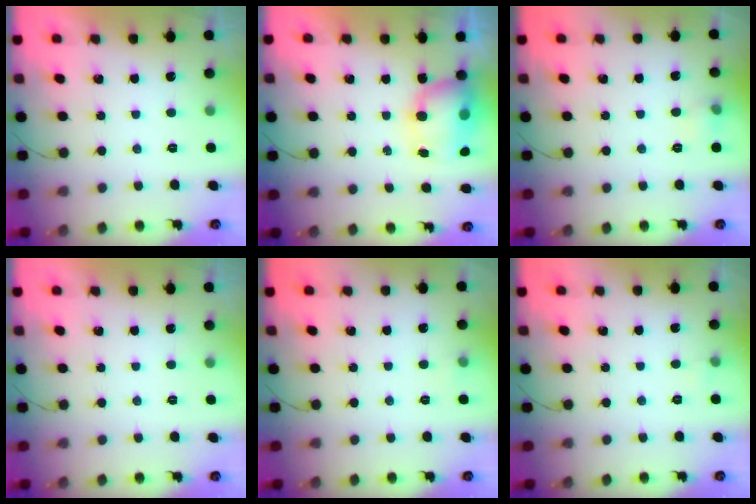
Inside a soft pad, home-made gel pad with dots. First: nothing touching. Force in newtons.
{"total": 8.8, "press": 8.4, "slide": 2.7}
{"total": 4.9, "press": 4.6, "slide": 1.4}
{"total": 0.0}
{"total": 3.7, "press": 3.6, "slide": 1.0}
{"total": 2.6, "press": 2.4, "slide": 1.0}